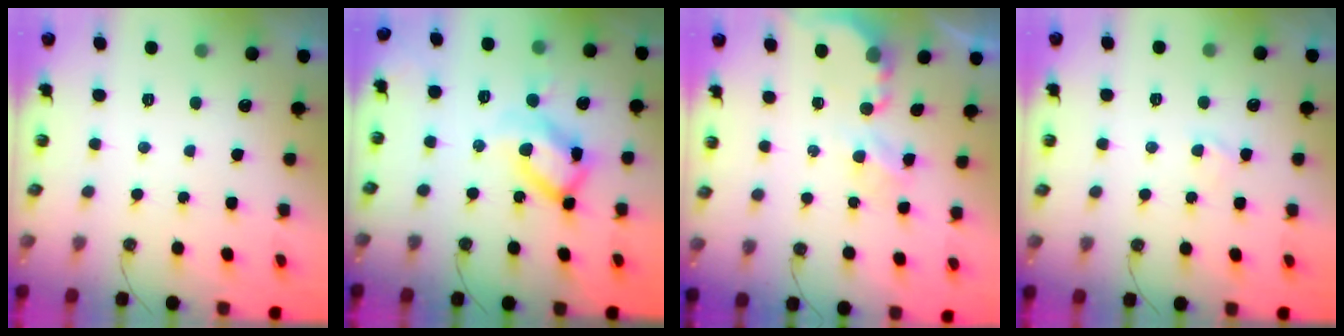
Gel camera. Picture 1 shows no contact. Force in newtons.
{"total": 14.9, "press": 14.9, "slide": 0.7}
{"total": 4.0, "press": 4.0, "slide": 0.3}
{"total": 0.9, "press": 0.9, "slide": 0.2}